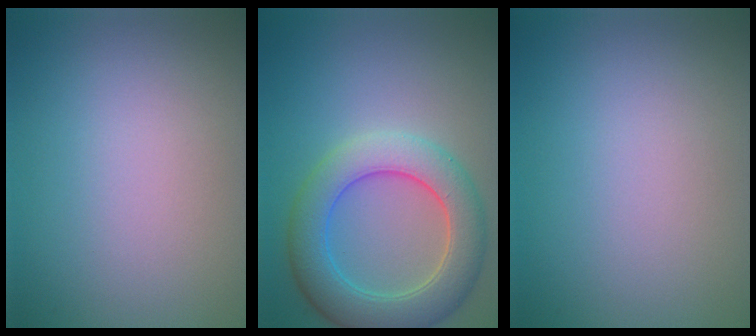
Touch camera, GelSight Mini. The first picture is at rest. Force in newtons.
{"total": 6.6, "press": 6.5, "slide": 0.5}
{"total": 0.0}